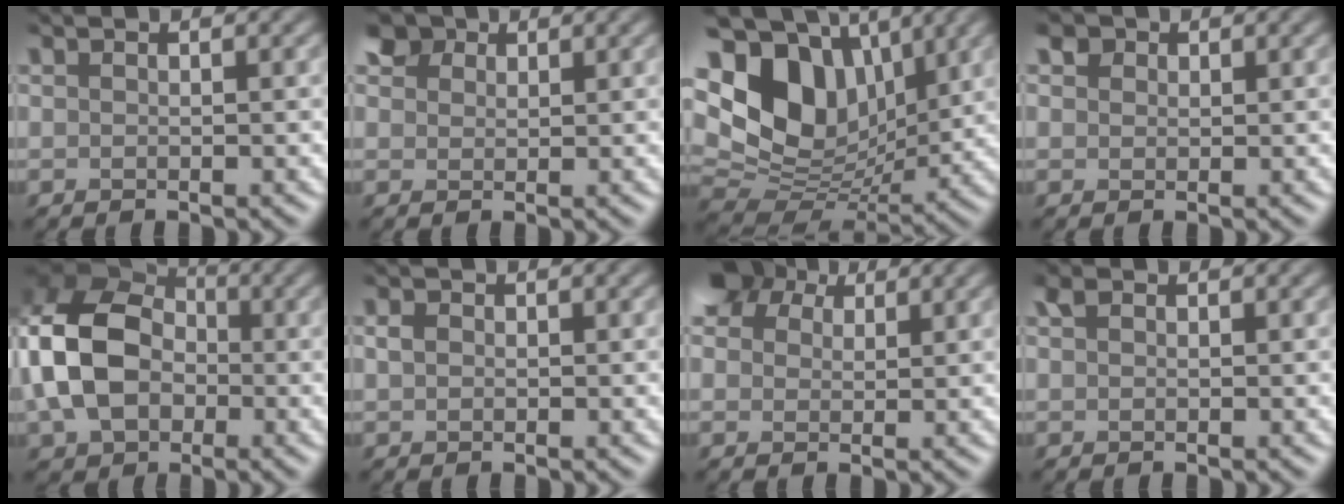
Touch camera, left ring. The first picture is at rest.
{"total": 3.5, "force": [2.3, 2.3, 1.5], "torque": [-0.042, -0.005, 0.040]}
{"total": 13.7, "force": [3.4, 9.7, 9.0], "torque": [-0.196, 0.007, 0.066]}
{"total": 2.0, "force": [1.1, 1.5, 0.8], "torque": [-0.024, -0.002, 0.022]}
{"total": 11.9, "force": [-1.8, 8.8, 7.8], "torque": [-0.169, -0.004, -0.051]}
{"total": 0.9, "force": [-0.4, 0.8, 0.3], "torque": [-0.005, 0.000, -0.014]}
{"total": 5.9, "force": [3.8, 3.6, 2.8], "torque": [-0.074, 0.010, 0.057]}
{"total": 0.9, "force": [0.2, 0.7, 0.4], "torque": [-0.011, 0.003, 0.000]}